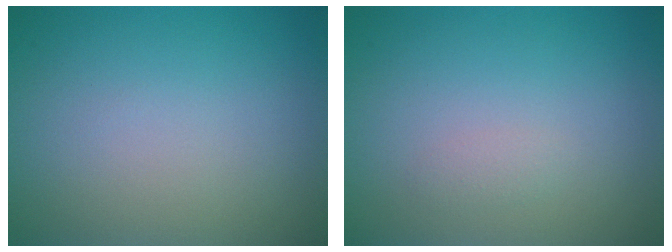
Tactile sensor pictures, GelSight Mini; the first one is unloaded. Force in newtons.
{"total": 0.7, "press": 0.7, "slide": 0.1}